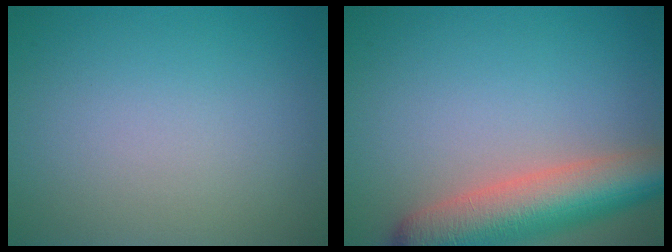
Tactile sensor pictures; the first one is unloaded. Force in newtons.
{"total": 8.3, "press": 8.2, "slide": 0.7}